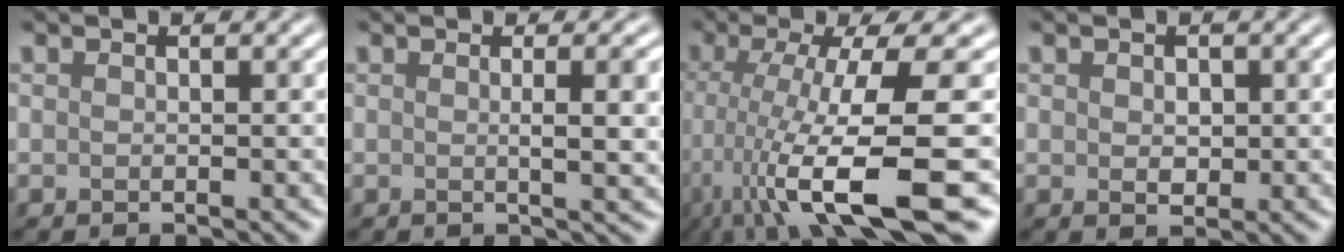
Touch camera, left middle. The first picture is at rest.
{"total": 5.1, "force": [0.5, 1.5, 4.8], "torque": [-0.050, 0.009, 0.006]}
{"total": 12.3, "force": [-4.1, 2.9, 11.2], "torque": [-0.192, -0.012, -0.062]}
{"total": 1.1, "force": [0.1, 0.9, 0.7], "torque": [-0.013, 0.000, 0.008]}